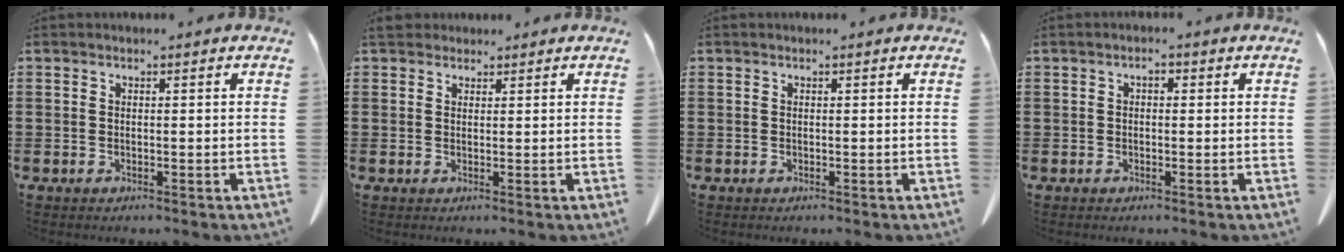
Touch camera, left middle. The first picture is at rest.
{"total": 2.7, "force": [2.2, 1.3, 0.9], "torque": [-0.017, 0.002, 0.039]}
{"total": 0.0}
{"total": 1.3, "force": [-0.4, 0.7, 1.0], "torque": [-0.020, 0.004, -0.009]}